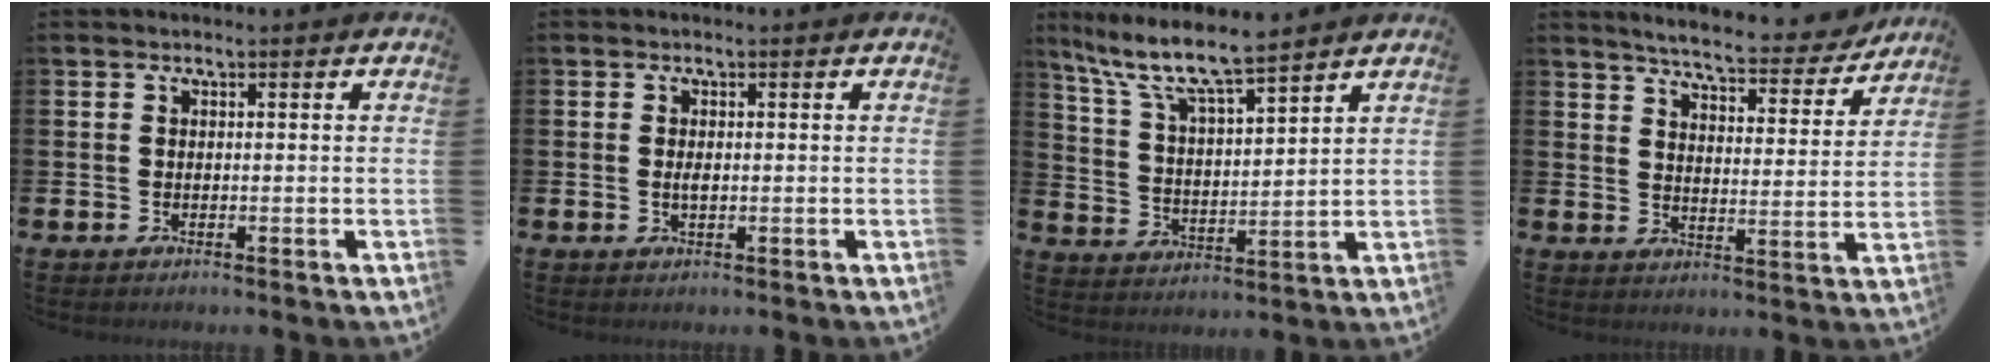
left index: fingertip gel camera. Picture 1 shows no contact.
{"total": 1.0, "force": [0.1, 0.4, 0.9], "torque": [-0.013, 0.001, -0.001]}
{"total": 8.7, "force": [7.7, 1.1, 3.9], "torque": [-0.115, -0.043, 0.132]}
{"total": 6.0, "force": [5.7, 0.6, 1.8], "torque": [-0.048, -0.039, 0.093]}